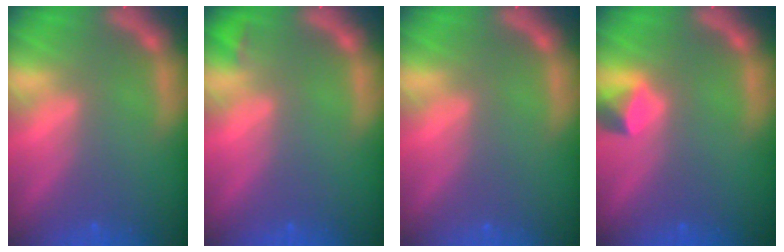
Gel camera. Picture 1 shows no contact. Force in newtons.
{"total": 0.9}
{"total": 0.0}
{"total": 1.9}